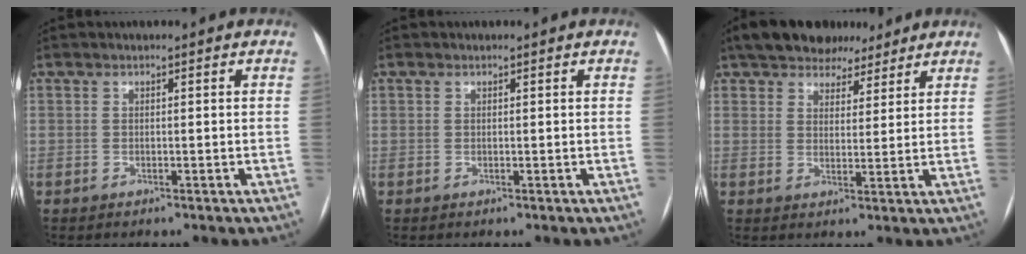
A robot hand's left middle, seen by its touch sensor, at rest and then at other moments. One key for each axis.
{"total": 1.6, "fx": -0.6, "fy": -1.2, "fz": -0.9, "tx": 0.019, "ty": -0.002, "tz": -0.010}
{"total": 9.2, "fx": 7.4, "fy": 4.8, "fz": 2.8, "tx": -0.029, "ty": 0.021, "tz": 0.109}